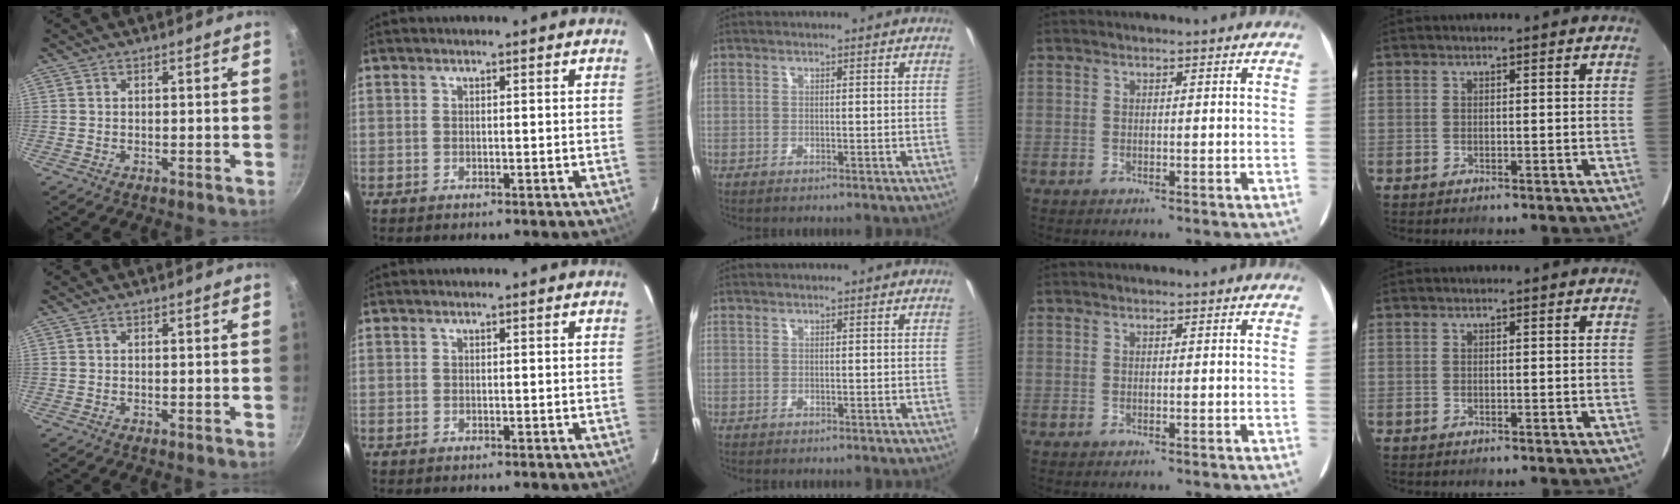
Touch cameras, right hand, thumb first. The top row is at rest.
{}